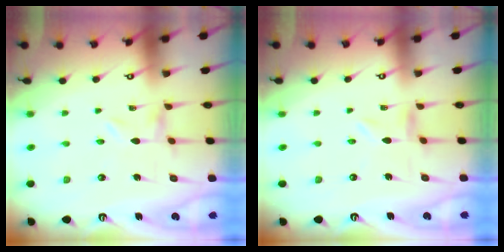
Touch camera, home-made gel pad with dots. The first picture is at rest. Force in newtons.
{"total": 1.5, "press": 1.5, "slide": 0.3}